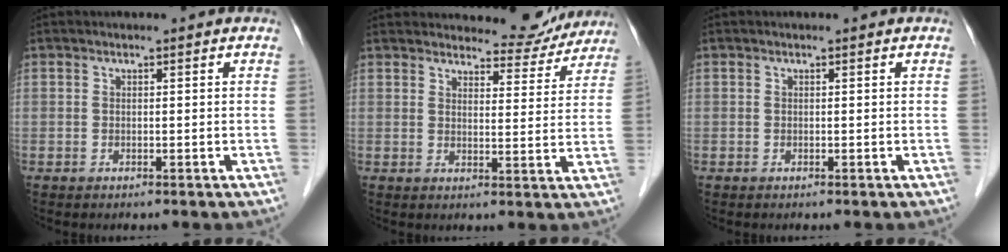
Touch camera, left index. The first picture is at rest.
{"total": 8.1, "force": [7.8, 2.0, 0.5], "torque": [0.004, -0.011, 0.090]}
{"total": 0.0}